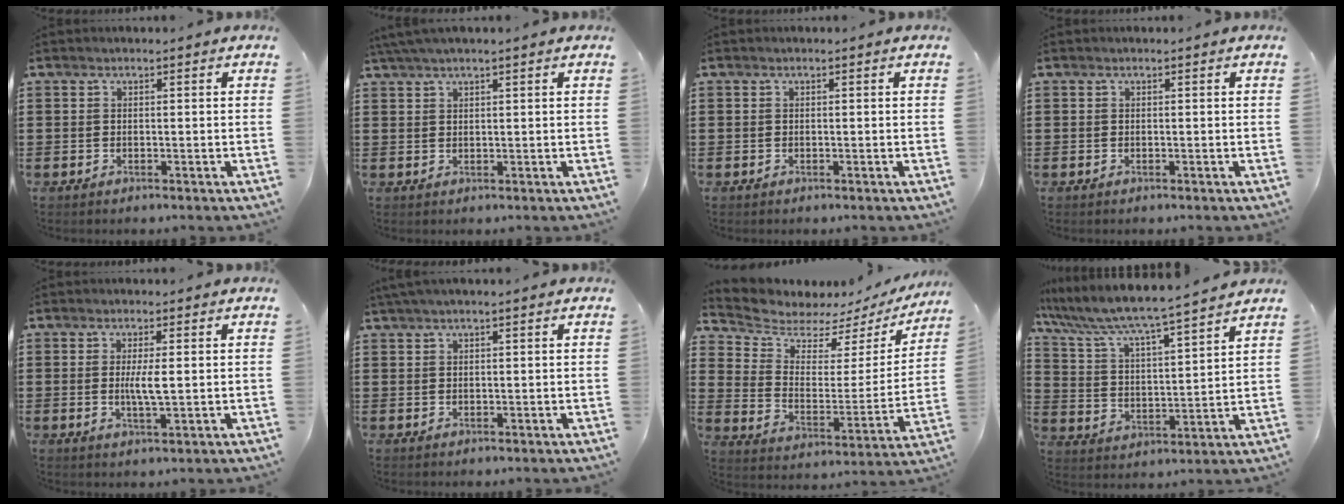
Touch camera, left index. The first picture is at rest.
{"total": 2.3, "force": [1.7, -0.1, 1.5], "torque": [-0.031, 0.000, 0.032]}
{"total": 0.0}
{"total": 0.0}
{"total": 3.7, "force": [0.3, 0.5, 3.6], "torque": [-0.069, -0.002, 0.003]}
{"total": 1.5, "force": [1.0, -0.1, 1.1], "torque": [-0.020, -0.001, 0.019]}
{"total": 5.5, "force": [5.1, 2.0, 0.7], "torque": [-0.050, -0.041, 0.085]}
{"total": 6.1, "force": [5.7, -0.2, 2.2], "torque": [-0.071, -0.043, 0.089]}